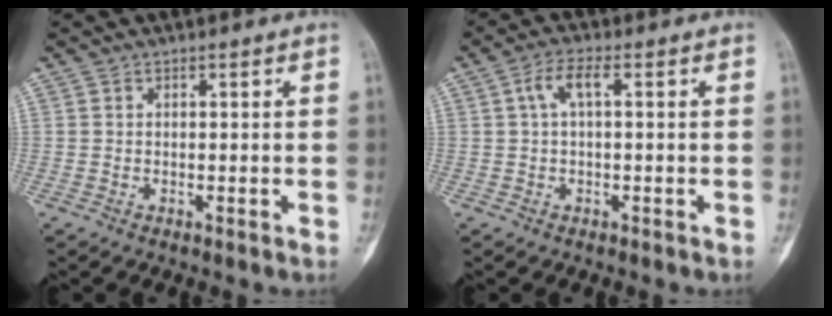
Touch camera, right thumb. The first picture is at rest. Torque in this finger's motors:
{"motor_torque": [0.38, 0.60, 0.21, -0.10, 0.00]}